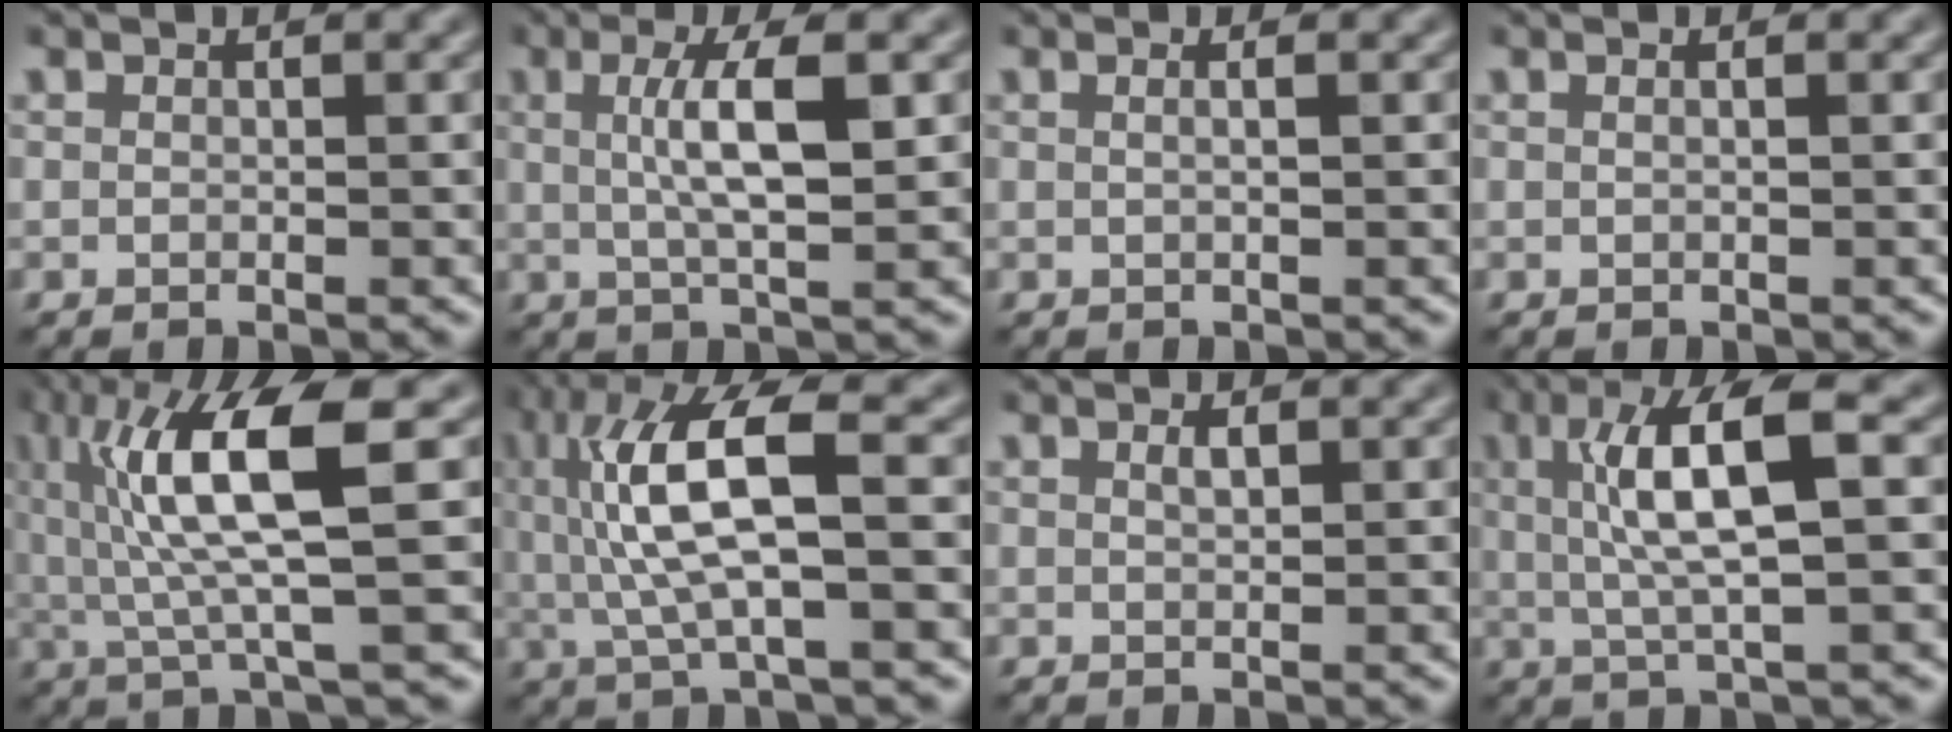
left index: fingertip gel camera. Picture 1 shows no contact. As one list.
[{"total": 5.0, "force": [0.3, 0.9, 4.9], "torque": [-0.085, 0.005, 0.011]}, {"total": 1.4, "force": [0.0, 0.6, 1.2], "torque": [0.004, 0.005, -0.017]}, {"total": 0.7, "force": [0.0, 0.3, 0.6], "torque": [0.005, 0.000, -0.010]}, {"total": 8.3, "force": [1.2, 1.5, 8.1], "torque": [-0.154, 0.001, 0.032]}, {"total": 8.5, "force": [0.5, 2.2, 8.2], "torque": [-0.170, 0.011, 0.016]}, {"total": 0.5, "force": [-0.1, 0.0, 0.5], "torque": [-0.008, 0.003, 0.003]}, {"total": 7.1, "force": [0.9, 1.4, 6.9], "torque": [-0.121, 0.012, 0.020]}]